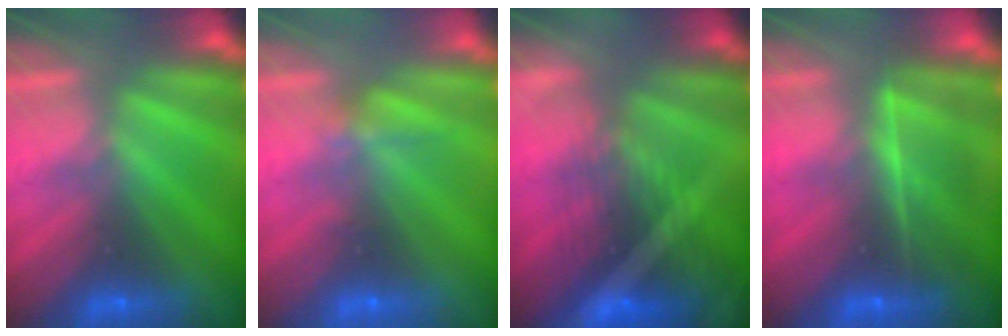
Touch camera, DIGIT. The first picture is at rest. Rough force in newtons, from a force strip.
{"total": 2.1}
{"total": 8.2}
{"total": 8.6}